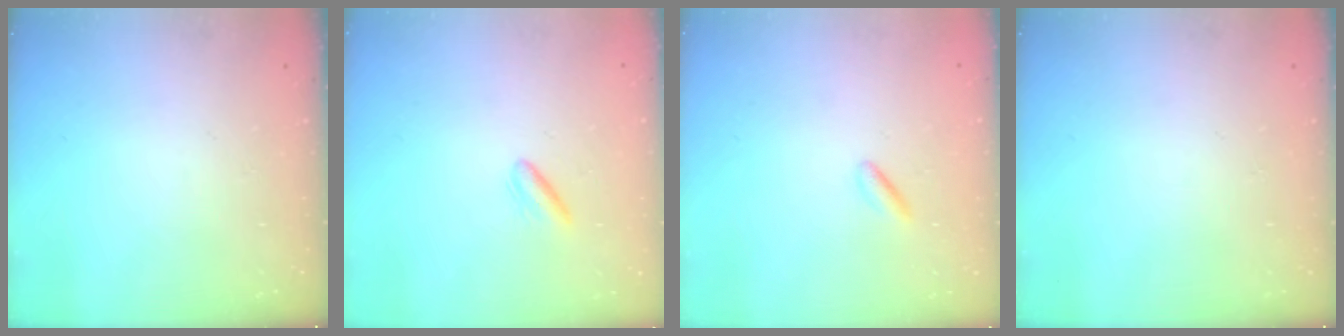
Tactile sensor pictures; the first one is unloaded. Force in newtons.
{"total": 3.3, "press": 3.1, "slide": 1.2}
{"total": 0.7, "press": 0.6, "slide": 0.4}
{"total": 0.0}